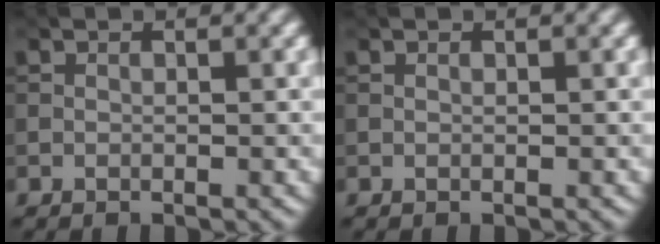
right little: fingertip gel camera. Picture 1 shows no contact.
{"total": 0.0}